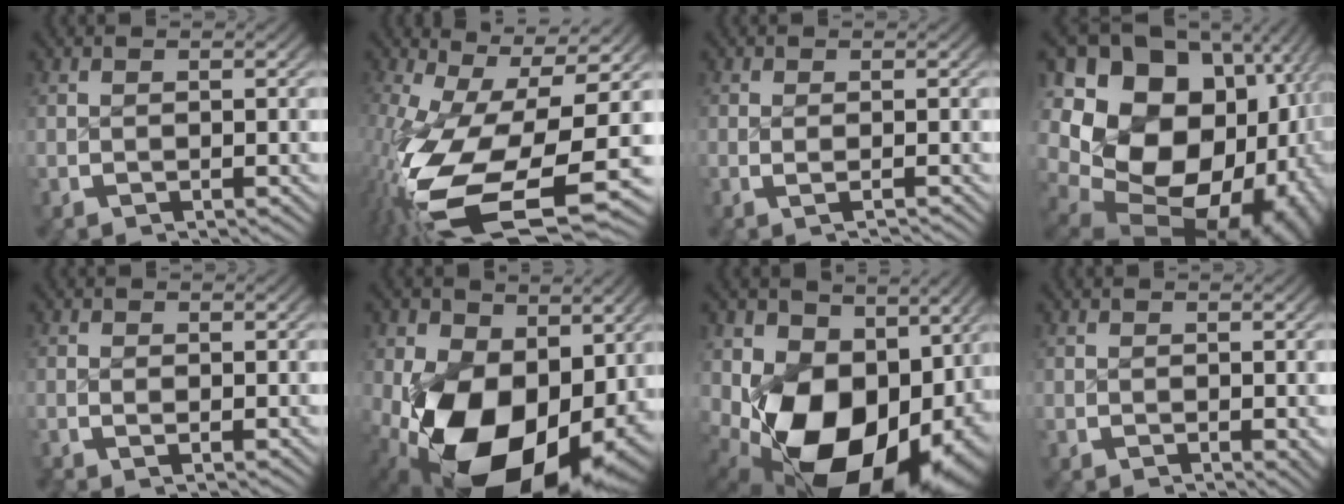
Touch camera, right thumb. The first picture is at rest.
{"total": 18.8, "force": [-2.4, 11.5, 14.7], "torque": [-0.315, -0.082, 0.010]}
{"total": 0.9, "force": [-0.3, 0.1, 0.8], "torque": [-0.021, -0.005, -0.006]}
{"total": 26.5, "force": [-0.4, 19.0, 18.5], "torque": [-0.331, -0.061, 0.015]}
{"total": 0.6, "force": [0.0, 0.3, 0.5], "torque": [-0.011, -0.009, 0.002]}
{"total": 19.3, "force": [-4.0, 12.7, 14.0], "torque": [-0.265, -0.094, -0.021]}
{"total": 17.8, "force": [-2.9, 12.3, 12.6], "torque": [-0.222, -0.077, -0.013]}
{"total": 0.6, "force": [0.1, 0.3, 0.5], "torque": [-0.002, -0.003, 0.002]}